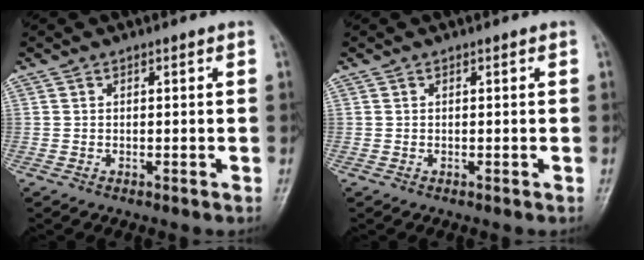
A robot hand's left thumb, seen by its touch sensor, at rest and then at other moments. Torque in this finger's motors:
{"motor_torque": [0.00, 0.00, -0.02, -0.07, 0.00]}